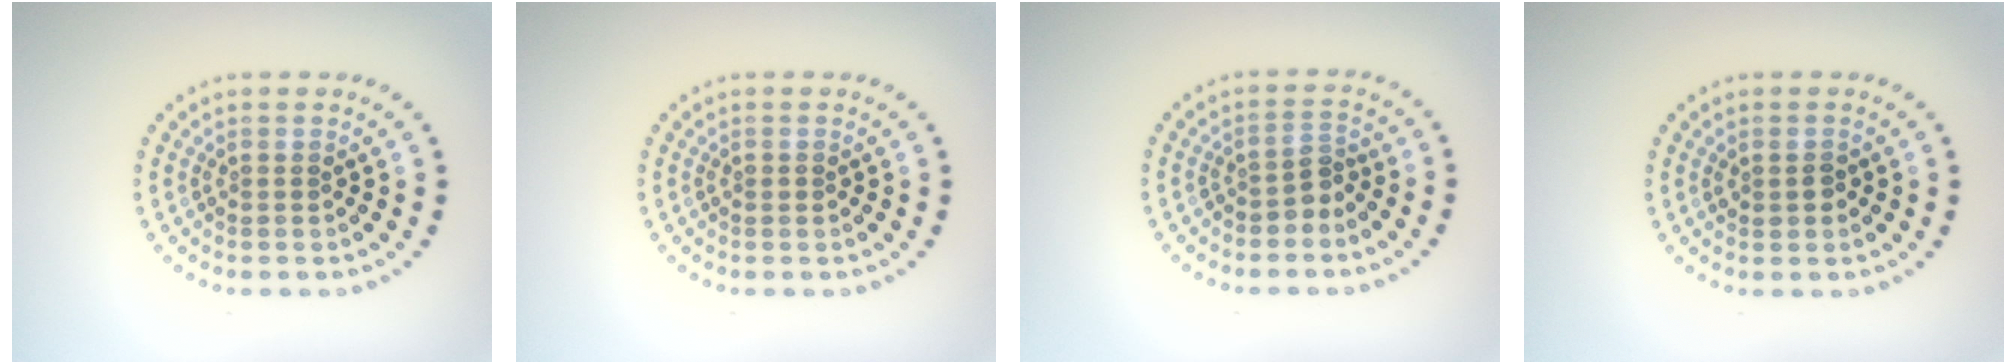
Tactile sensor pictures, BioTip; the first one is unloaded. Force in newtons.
{"total": 0.6, "press": 0.6, "slide": 0.0}
{"total": 1.5, "press": 1.2, "slide": 1.0}
{"total": 1.2, "press": 1.2, "slide": 0.0}